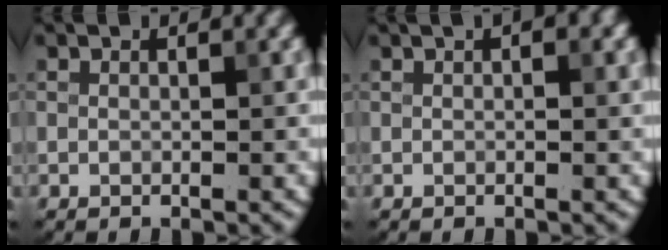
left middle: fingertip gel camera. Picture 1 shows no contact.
{"total": 1.7, "force": [0.7, 0.5, 1.4], "torque": [-0.014, 0.004, 0.010]}